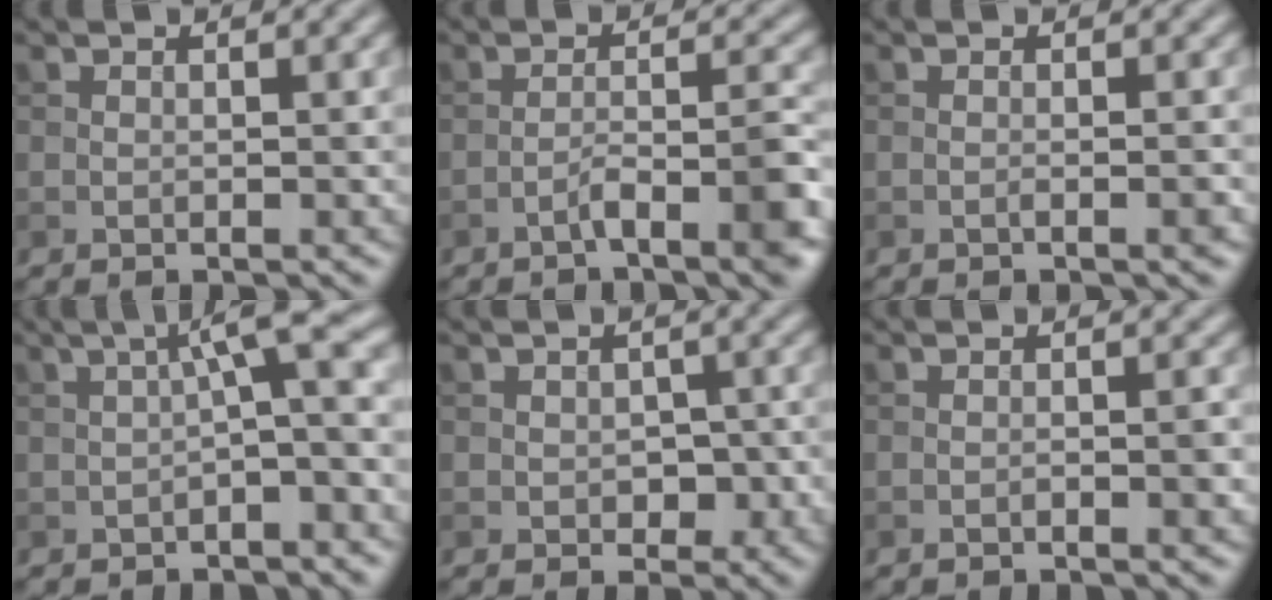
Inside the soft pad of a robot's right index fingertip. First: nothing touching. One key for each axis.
{"total": 4.5, "fx": -2.7, "fy": 0.8, "fz": 3.5, "tx": -0.054, "ty": 0.009, "tz": -0.049}
{"total": 1.3, "fx": -0.5, "fy": 0.2, "fz": 1.1, "tx": -0.013, "ty": 0.001, "tz": -0.012}
{"total": 5.1, "fx": 0.6, "fy": 0.8, "fz": 5.0, "tx": -0.074, "ty": 0.021, "tz": 0.000}
{"total": 2.4, "fx": -0.5, "fy": 1.7, "fz": 1.6, "tx": -0.021, "ty": -0.005, "tz": -0.005}
{"total": 1.5, "fx": -0.7, "fy": 0.3, "fz": 1.2, "tx": -0.017, "ty": 0.002, "tz": -0.013}